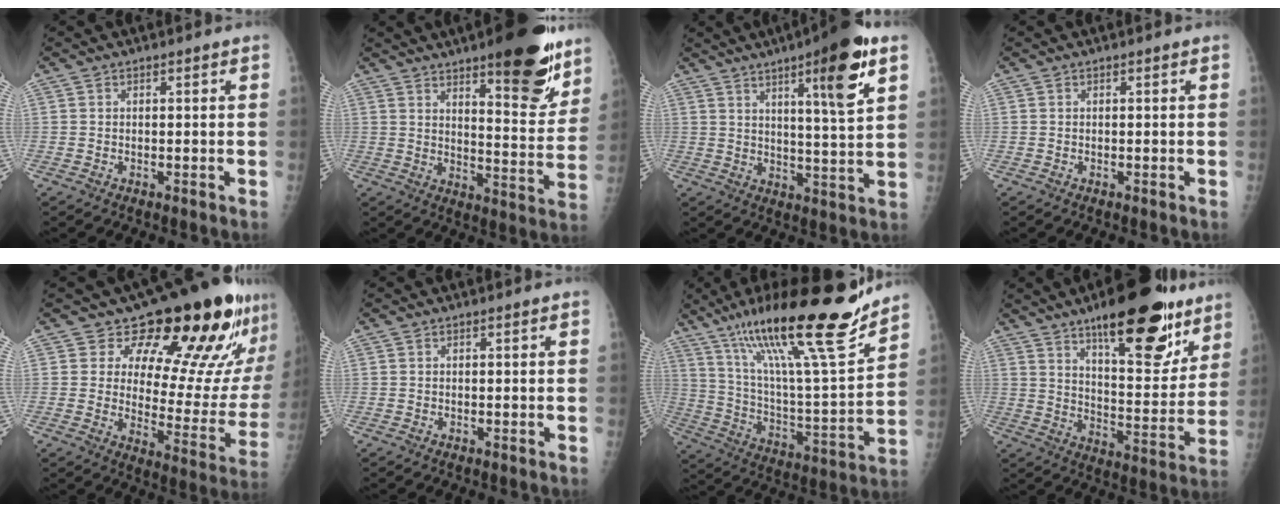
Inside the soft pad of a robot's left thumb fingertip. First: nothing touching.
{"total": 17.6, "force": [11.4, 5.1, 12.4], "torque": [-0.125, -0.075, 0.165]}
{"total": 13.6, "force": [6.9, 1.6, 11.6], "torque": [-0.168, -0.034, 0.099]}
{"total": 0.0}
{"total": 20.5, "force": [14.9, 8.6, 11.2], "torque": [-0.091, -0.102, 0.187]}
{"total": 0.0}
{"total": 27.5, "force": [19.2, 4.0, 19.2], "torque": [-0.304, -0.070, 0.329]}
{"total": 22.5, "force": [14.2, 7.7, 15.6], "torque": [-0.179, -0.066, 0.216]}